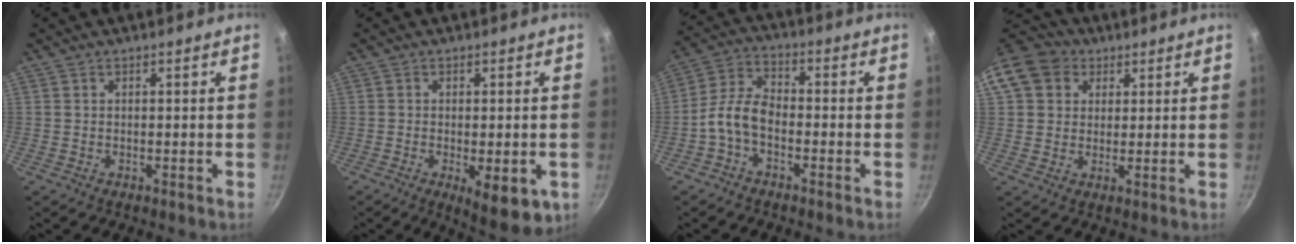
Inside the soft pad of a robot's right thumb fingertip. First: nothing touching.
{"total": 9.3, "force": [-2.8, 3.4, 8.2], "torque": [-0.102, -0.006, -0.029]}
{"total": 7.0, "force": [-2.8, 4.0, 5.0], "torque": [-0.102, 0.039, -0.068]}
{"total": 11.8, "force": [4.3, 9.8, 5.1], "torque": [-0.085, 0.019, 0.065]}